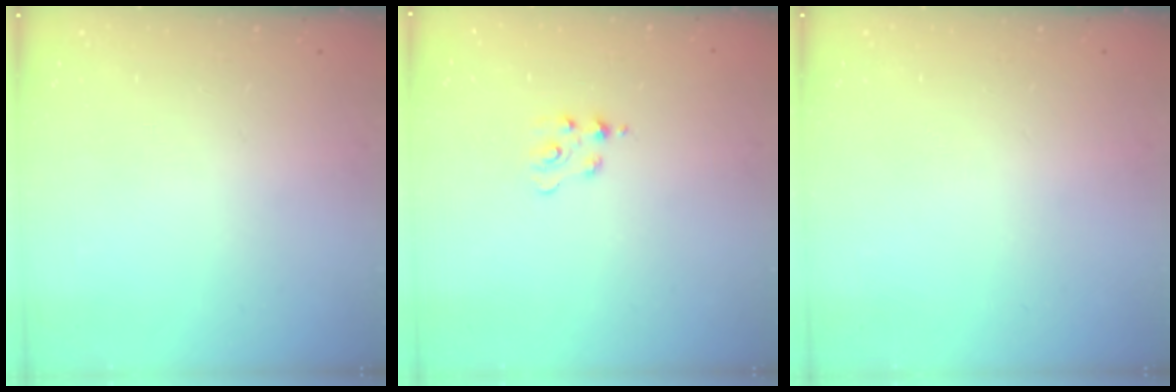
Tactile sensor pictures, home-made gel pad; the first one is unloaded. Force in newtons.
{"total": 2.3, "press": 2.3, "slide": 0.5}
{"total": 0.0}